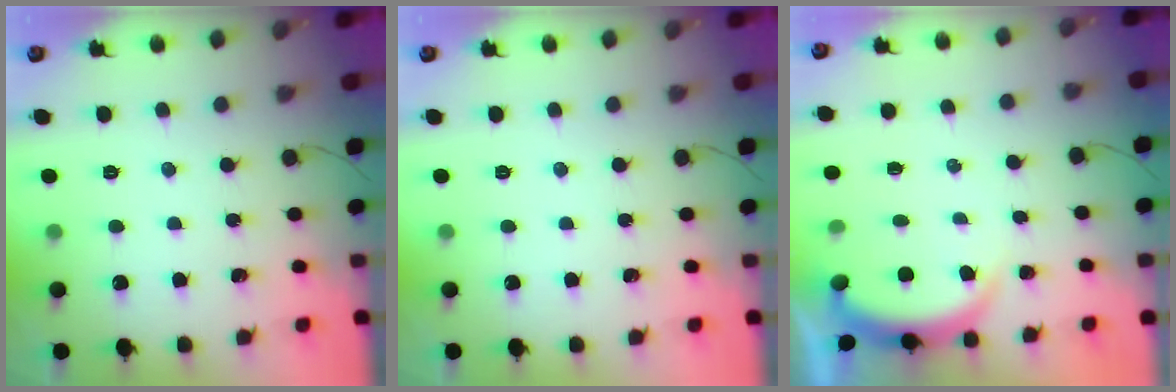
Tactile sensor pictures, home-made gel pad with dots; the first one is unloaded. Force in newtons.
{"total": 0.0}
{"total": 1.8, "press": 1.8, "slide": 0.5}